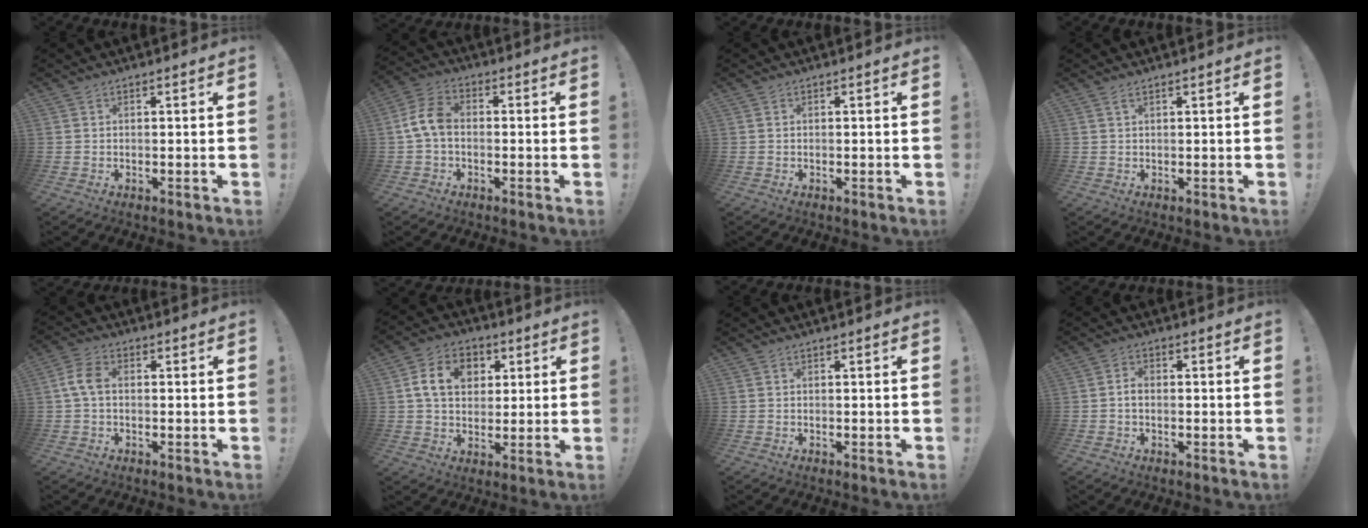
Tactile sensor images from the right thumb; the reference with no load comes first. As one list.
[{"total": 8.1, "force": [-0.5, 5.1, 6.3], "torque": [-0.129, 0.015, -0.004]}, {"total": 0.0}, {"total": 1.4, "force": [0.8, 0.2, 1.1], "torque": [-0.024, 0.001, 0.014]}, {"total": 6.0, "force": [0.2, 3.6, 4.8], "torque": [-0.101, 0.014, 0.006]}, {"total": 12.0, "force": [3.4, 9.4, 6.7], "torque": [-0.097, 0.004, 0.065]}, {"total": 0.0}, {"total": 1.7, "force": [-0.4, 1.2, 1.2], "torque": [-0.029, 0.009, -0.005]}]